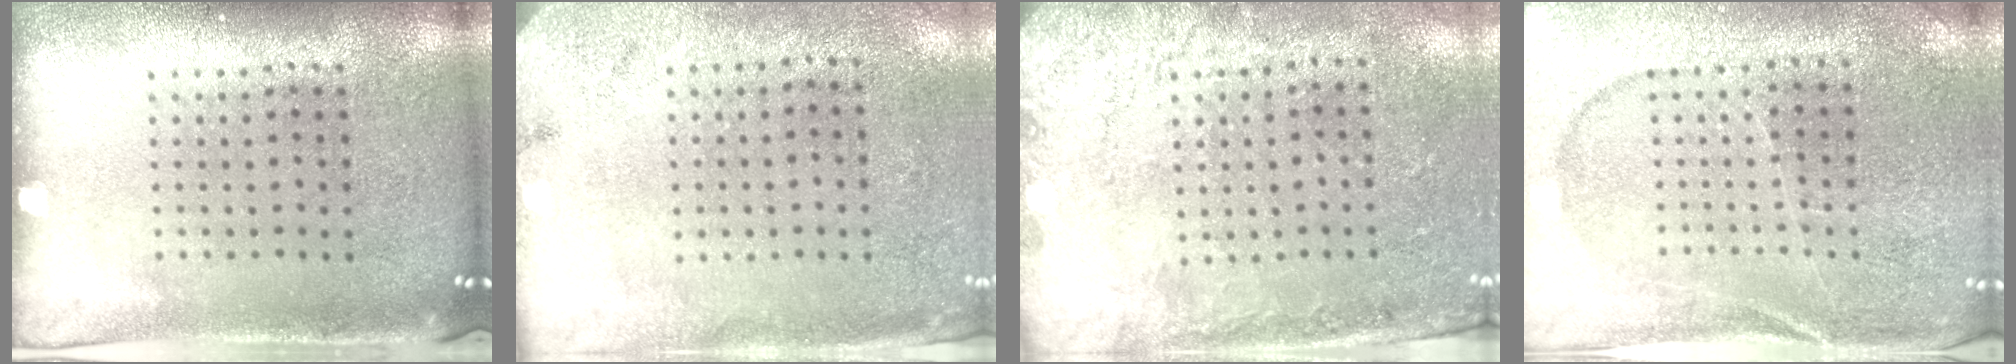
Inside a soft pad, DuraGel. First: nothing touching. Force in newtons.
{"total": 2.7, "press": 2.2, "slide": 1.6}
{"total": 2.7, "press": 2.2, "slide": 1.5}
{"total": 1.5, "press": 1.5, "slide": 0.2}